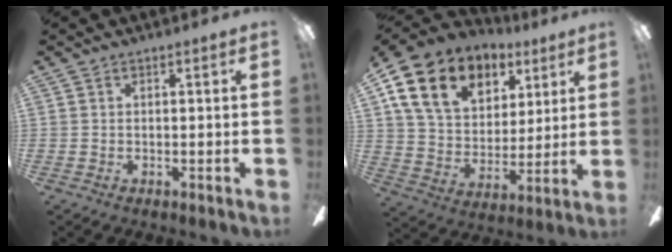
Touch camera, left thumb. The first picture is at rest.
{"total": 16.7, "force": [9.3, 11.4, 7.8], "torque": [-0.141, -0.034, 0.176]}